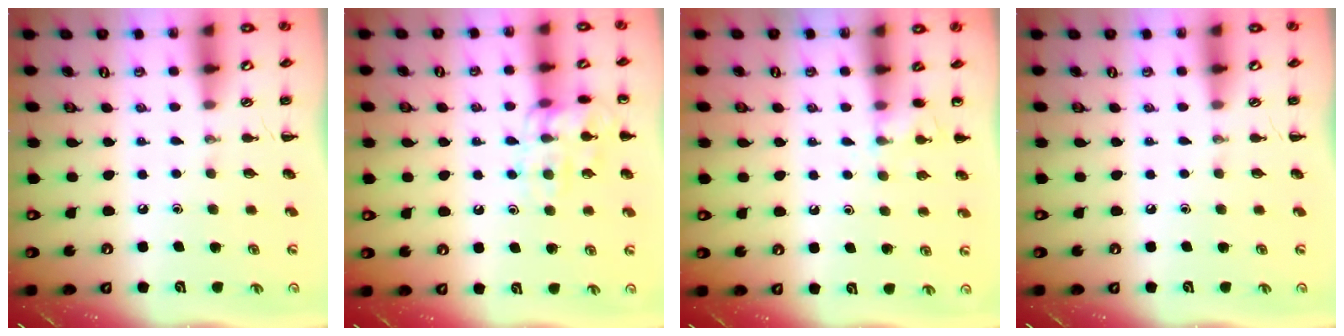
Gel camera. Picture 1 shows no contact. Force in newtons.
{"total": 12.4, "press": 12.4, "slide": 0.3}
{"total": 5.8, "press": 5.5, "slide": 1.9}
{"total": 0.0}